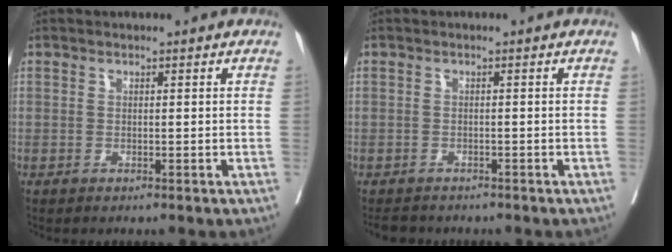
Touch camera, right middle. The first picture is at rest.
{"total": 3.2, "force": [-2.9, 1.3, 0.6], "torque": [-0.011, -0.006, -0.042]}